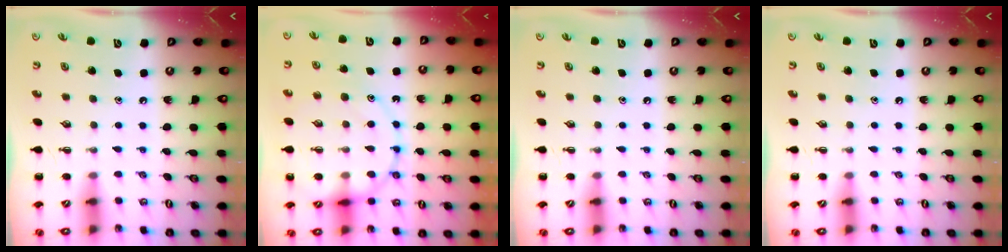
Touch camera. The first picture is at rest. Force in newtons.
{"total": 15.6, "press": 15.5, "slide": 1.9}
{"total": 0.0}
{"total": 0.0}